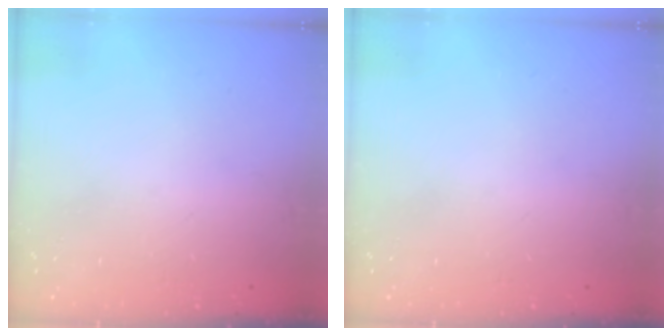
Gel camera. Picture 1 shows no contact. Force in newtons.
{"total": 0.0}